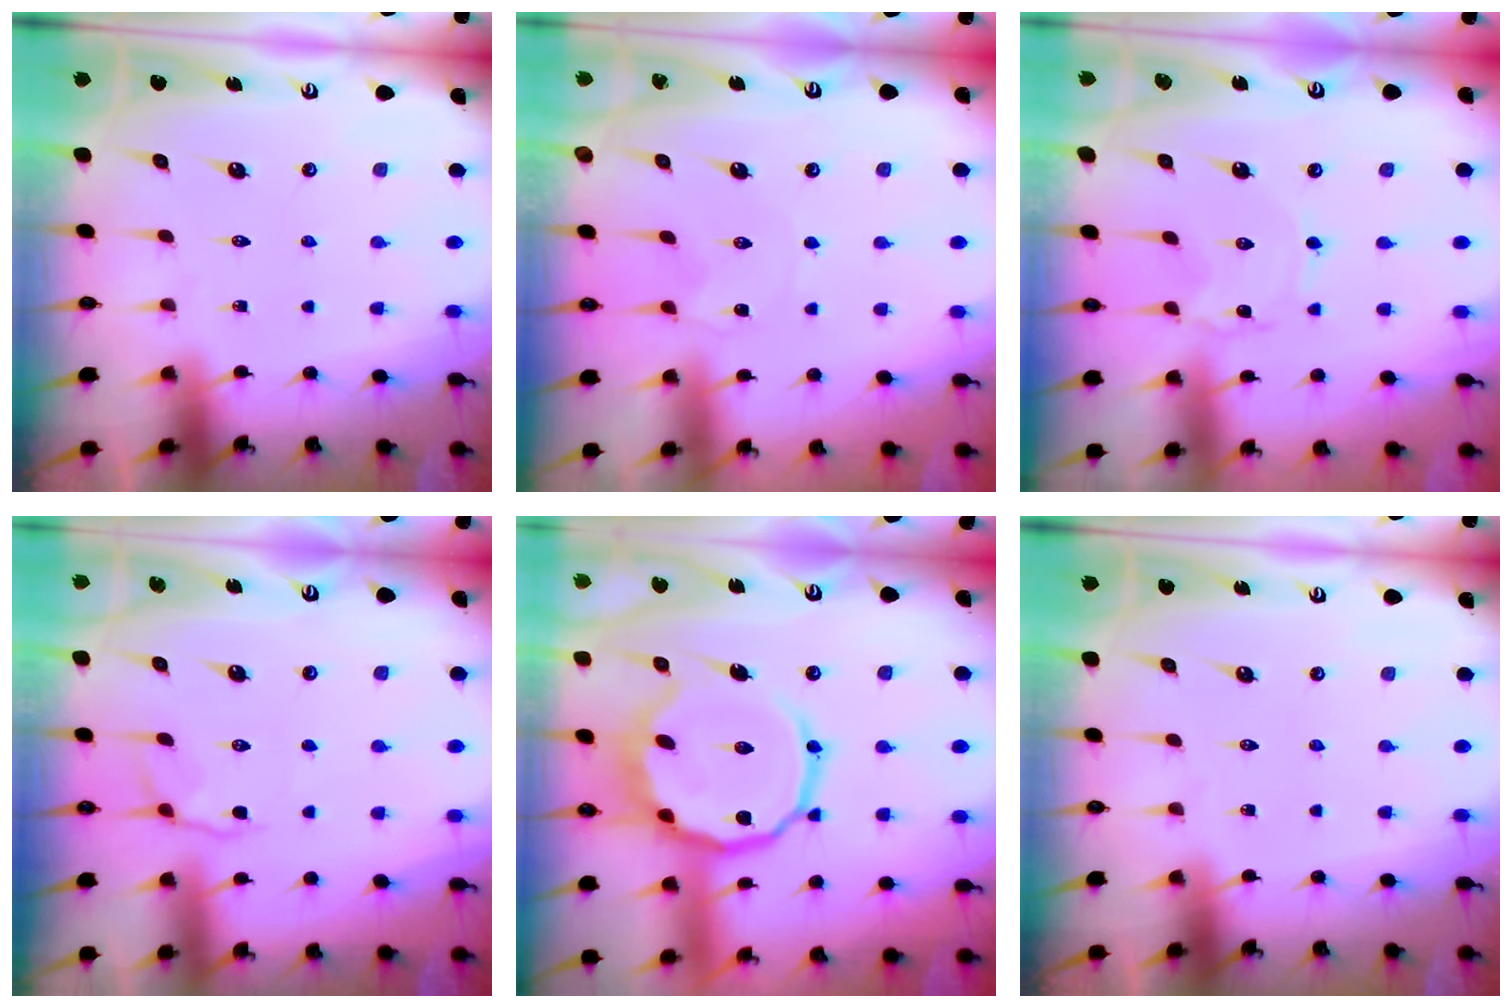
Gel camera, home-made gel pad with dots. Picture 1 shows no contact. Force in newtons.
{"total": 2.1, "press": 2.1, "slide": 0.4}
{"total": 0.6, "press": 0.6, "slide": 0.1}
{"total": 4.8, "press": 4.4, "slide": 2.1}
{"total": 15.2, "press": 15.1, "slide": 2.1}
{"total": 0.0}